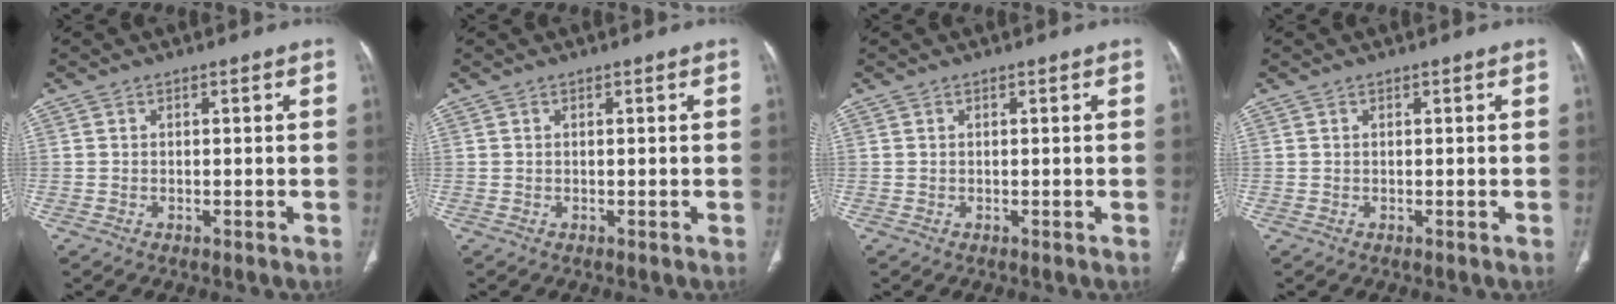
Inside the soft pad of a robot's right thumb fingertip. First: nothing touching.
{"total": 0.0}
{"total": 0.0}
{"total": 0.0}